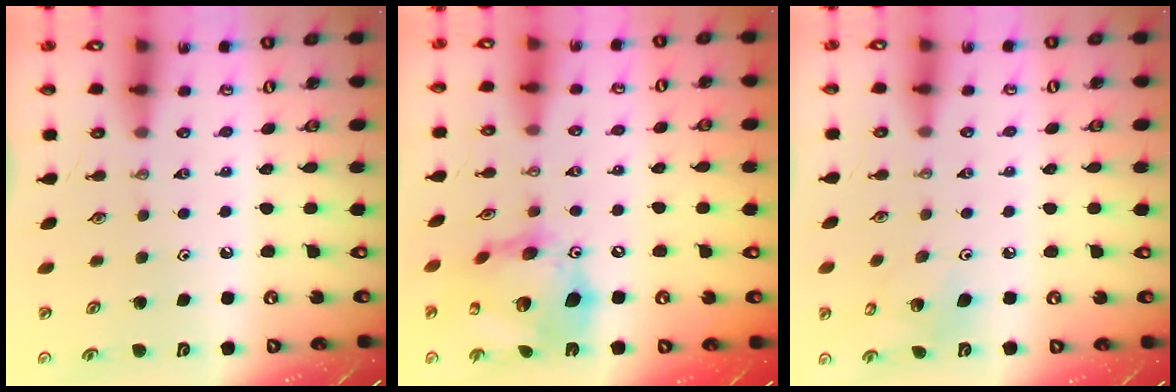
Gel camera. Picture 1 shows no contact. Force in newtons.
{"total": 19.2, "press": 19.1, "slide": 2.0}
{"total": 5.6, "press": 5.4, "slide": 1.4}